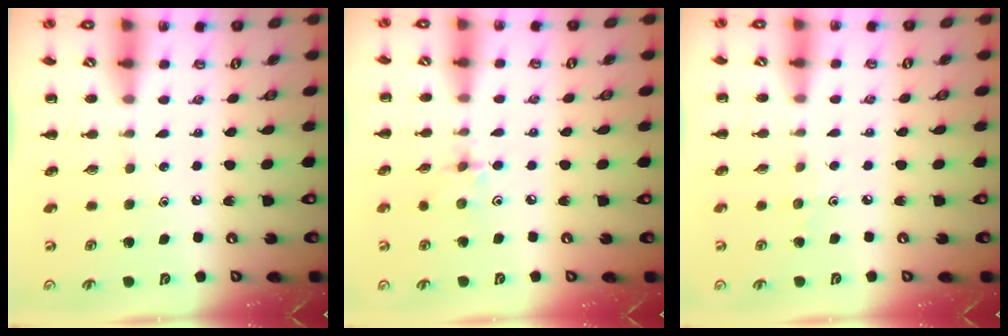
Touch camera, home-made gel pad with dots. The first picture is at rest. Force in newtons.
{"total": 2.2, "press": 2.1, "slide": 0.6}
{"total": 2.9, "press": 2.7, "slide": 1.2}